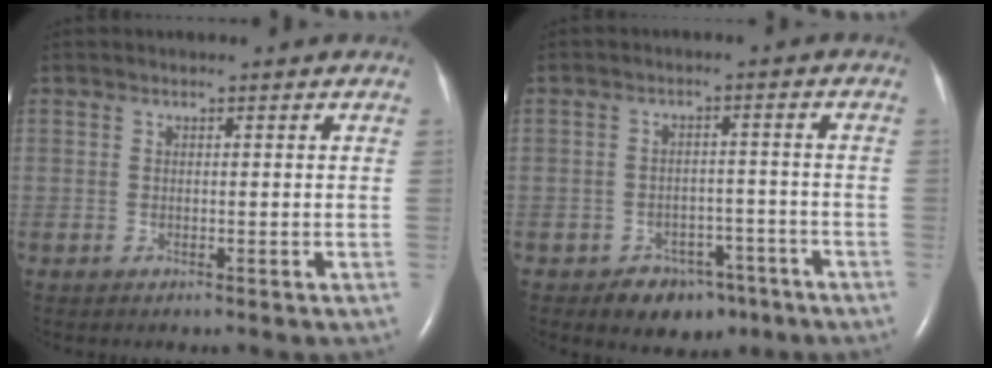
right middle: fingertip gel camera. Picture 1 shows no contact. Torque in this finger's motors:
{"motor_torque": [0.48, -0.45, 0.04, 0.04]}